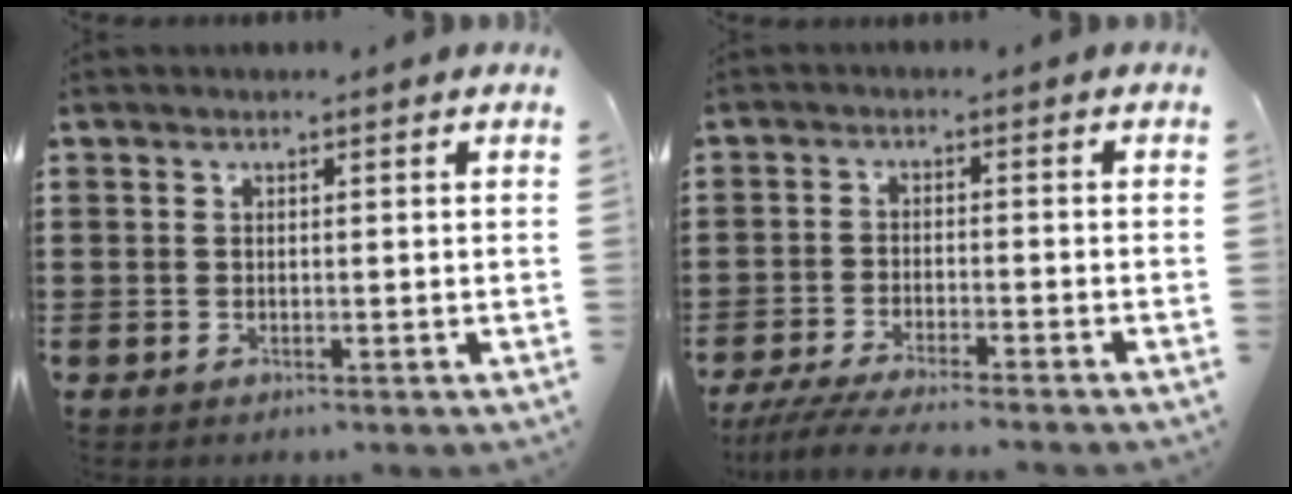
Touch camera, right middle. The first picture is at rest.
{"total": 4.4, "force": [-4.0, 0.0, 1.7], "torque": [-0.041, -0.014, -0.081]}